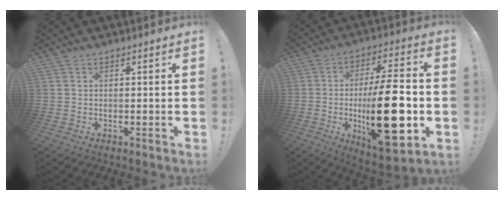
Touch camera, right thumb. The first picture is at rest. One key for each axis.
{"total": 25.8, "fx": -3.8, "fy": 9.1, "fz": 23.9, "tx": -0.394, "ty": -0.003, "tz": -0.052}